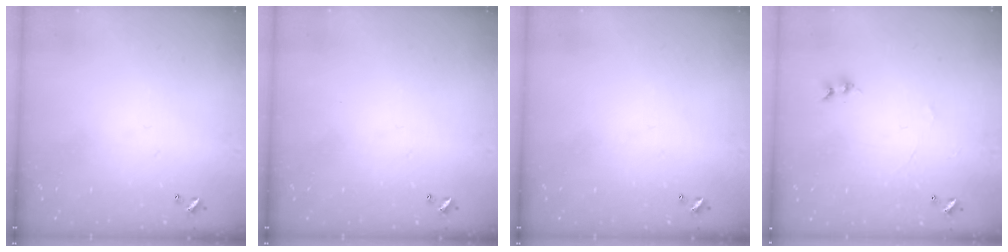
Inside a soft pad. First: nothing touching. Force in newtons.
{"total": 0.0}
{"total": 0.0}
{"total": 0.0}